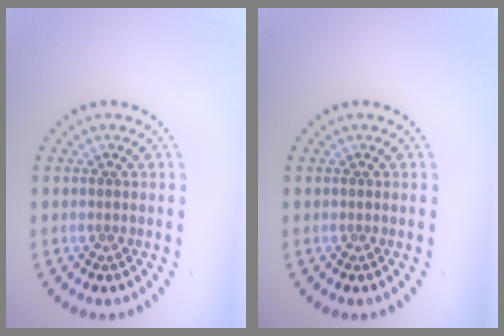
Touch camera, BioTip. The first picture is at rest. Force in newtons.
{"total": 0.0}